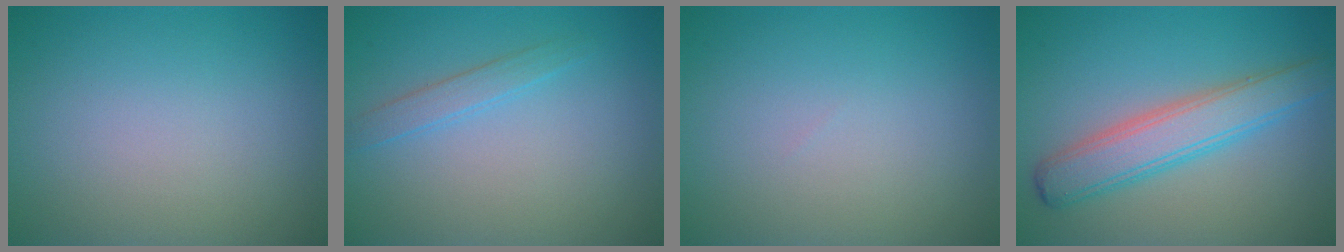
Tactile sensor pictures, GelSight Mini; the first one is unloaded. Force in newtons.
{"total": 1.5, "press": 1.5, "slide": 0.1}
{"total": 0.0}
{"total": 4.7, "press": 4.7, "slide": 0.1}